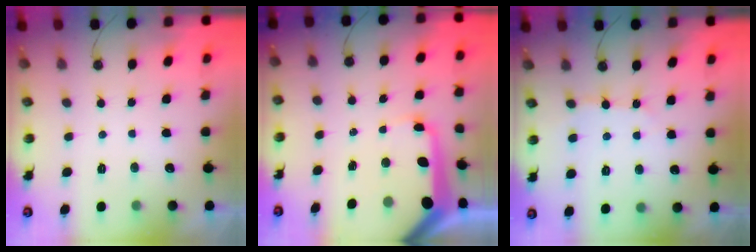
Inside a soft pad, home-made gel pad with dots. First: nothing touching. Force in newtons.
{"total": 16.5, "press": 16.4, "slide": 1.9}
{"total": 5.0, "press": 5.0, "slide": 0.4}